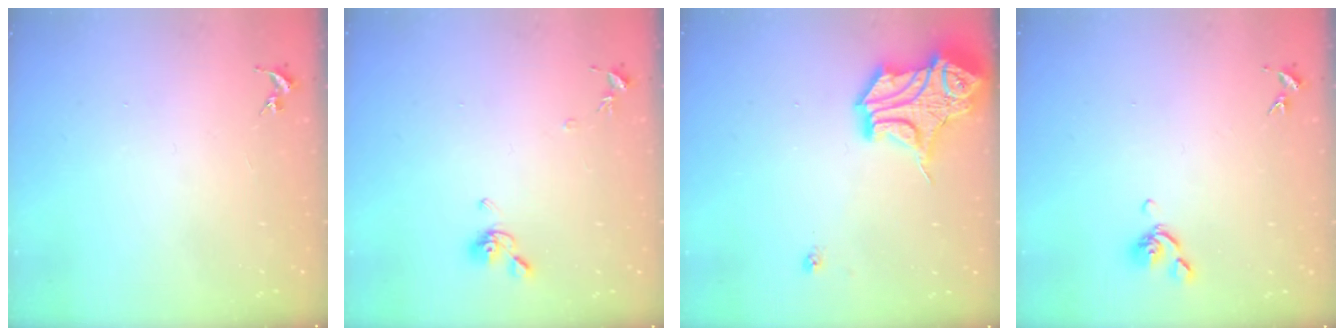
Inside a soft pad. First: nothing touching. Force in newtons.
{"total": 8.6, "press": 8.5, "slide": 1.1}
{"total": 17.8, "press": 17.7, "slide": 2.0}
{"total": 6.8, "press": 6.7, "slide": 0.9}